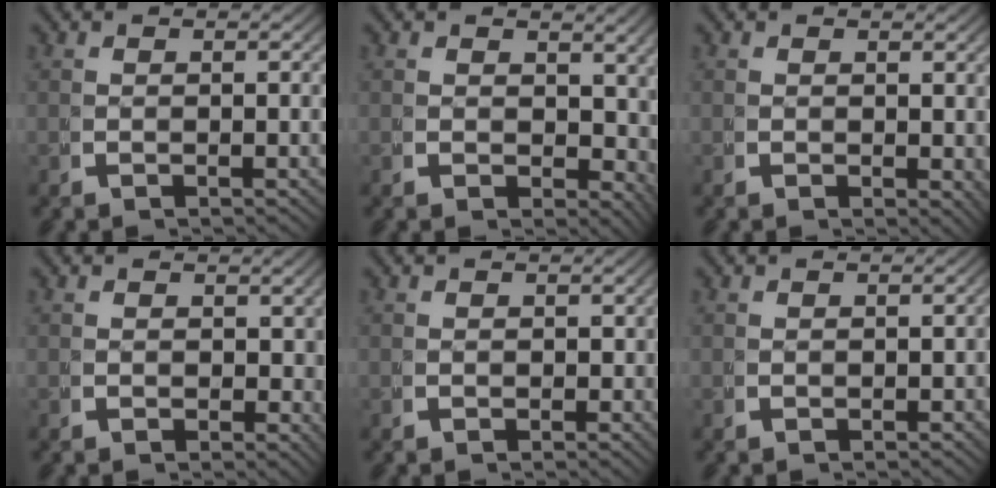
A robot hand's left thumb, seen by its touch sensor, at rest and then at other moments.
{"total": 3.8, "force": [1.7, 2.7, 2.1], "torque": [-0.019, -0.014, 0.034]}
{"total": 1.3, "force": [0.6, 0.8, 0.9], "torque": [-0.006, -0.007, 0.012]}
{"total": 1.6, "force": [0.6, 1.3, 0.7], "torque": [-0.002, -0.008, 0.012]}
{"total": 0.8, "force": [-0.1, 0.8, 0.3], "torque": [-0.002, -0.006, 0.000]}
{"total": 0.8, "force": [-0.5, 0.5, 0.4], "torque": [-0.001, -0.004, -0.007]}